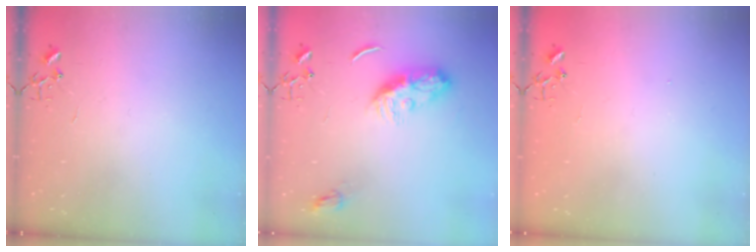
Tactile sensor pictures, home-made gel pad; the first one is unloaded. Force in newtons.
{"total": 9.9, "press": 9.9, "slide": 0.1}
{"total": 1.3, "press": 1.2, "slide": 0.1}